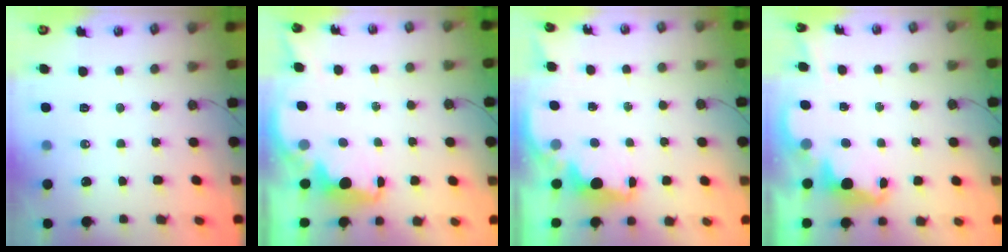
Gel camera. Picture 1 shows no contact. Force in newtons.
{"total": 2.3, "press": 2.1, "slide": 0.9}
{"total": 2.3, "press": 2.1, "slide": 0.8}
{"total": 2.4, "press": 2.3, "slide": 0.5}